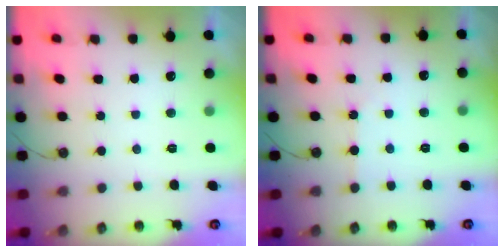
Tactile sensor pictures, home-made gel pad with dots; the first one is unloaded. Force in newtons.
{"total": 2.9, "press": 2.8, "slide": 0.5}